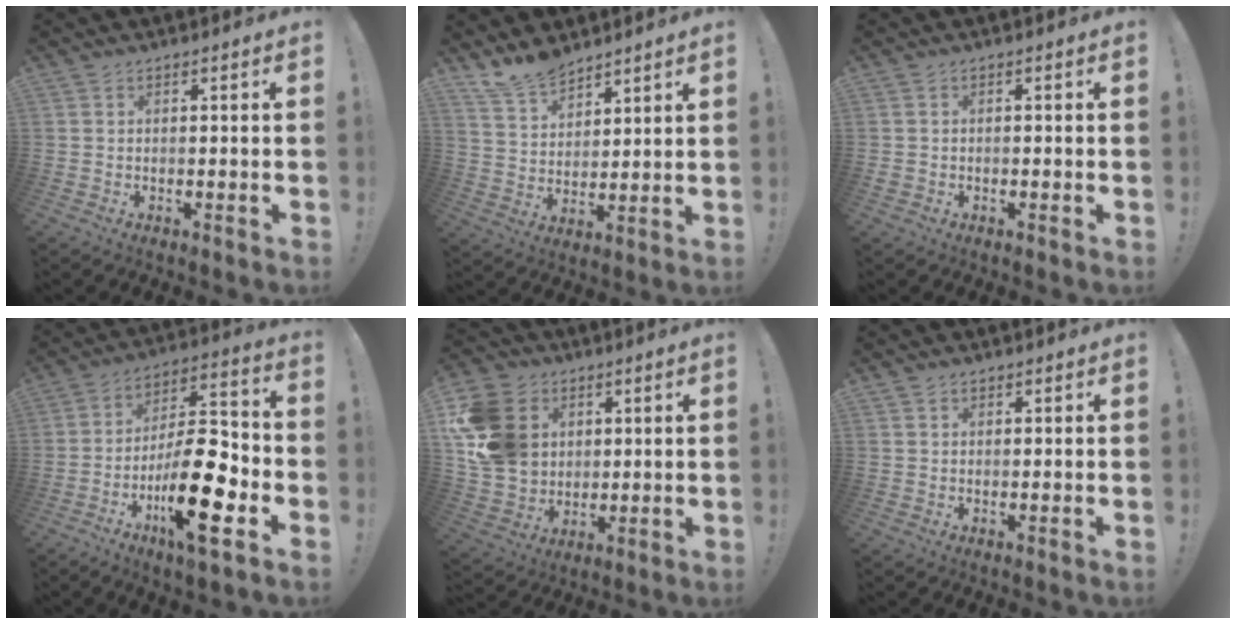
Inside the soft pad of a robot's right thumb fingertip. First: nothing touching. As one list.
[{"total": 11.0, "force": [9.6, 5.0, 2.2], "torque": [-0.051, -0.072, 0.188]}, {"total": 1.3, "force": [-0.8, 1.0, 0.4], "torque": [-0.012, 0.006, -0.013]}, {"total": 21.4, "force": [-8.4, 7.2, 18.3], "torque": [-0.311, 0.045, -0.130]}, {"total": 17.8, "force": [4.2, 14.8, 8.9], "torque": [-0.168, -0.007, 0.089]}, {"total": 1.0, "force": [0.7, 0.7, 0.2], "torque": [0.004, -0.002, 0.012]}]